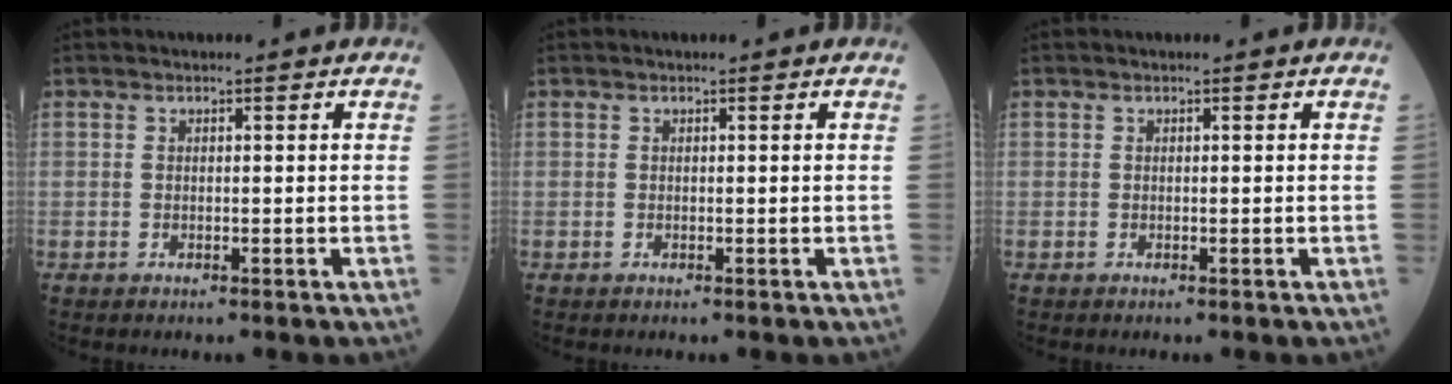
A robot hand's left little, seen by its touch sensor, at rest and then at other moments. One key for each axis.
{"total": 0.0}
{"total": 0.0}